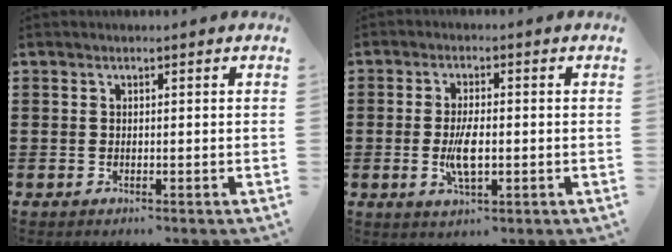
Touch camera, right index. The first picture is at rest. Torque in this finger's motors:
{"motor_torque": [1.83, 0.31, 0.70, 0.17]}